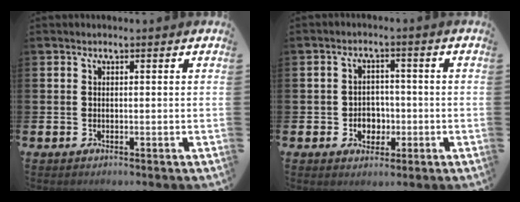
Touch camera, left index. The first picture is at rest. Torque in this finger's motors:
{"motor_torque": [0.33, -0.21, 0.03, 0.07]}